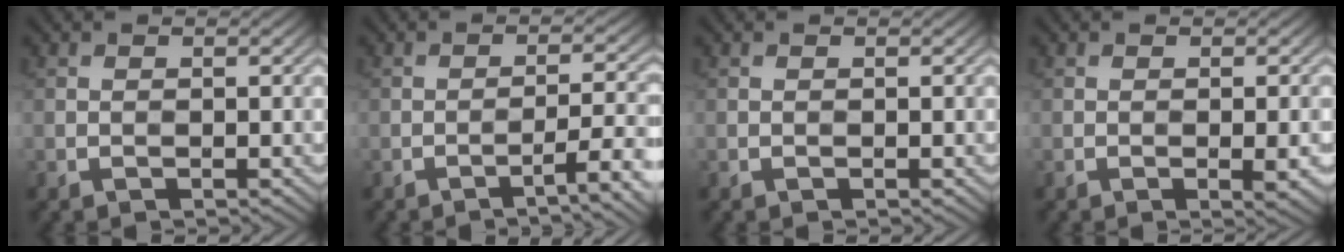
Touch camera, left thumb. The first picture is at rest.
{"total": 3.7, "force": [-2.0, 0.5, 3.1], "torque": [-0.051, 0.012, -0.038]}
{"total": 0.0}
{"total": 2.4, "force": [-0.6, 0.4, 2.3], "torque": [-0.037, -0.001, -0.008]}